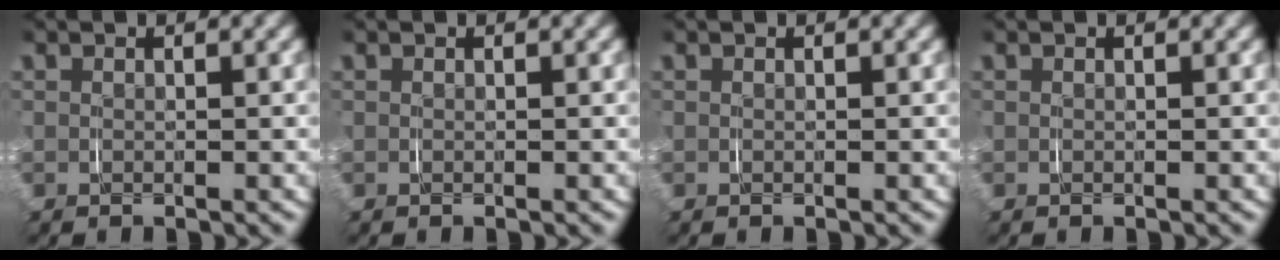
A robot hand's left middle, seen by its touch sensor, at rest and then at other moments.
{"total": 0.0}
{"total": 0.0}
{"total": 0.0}